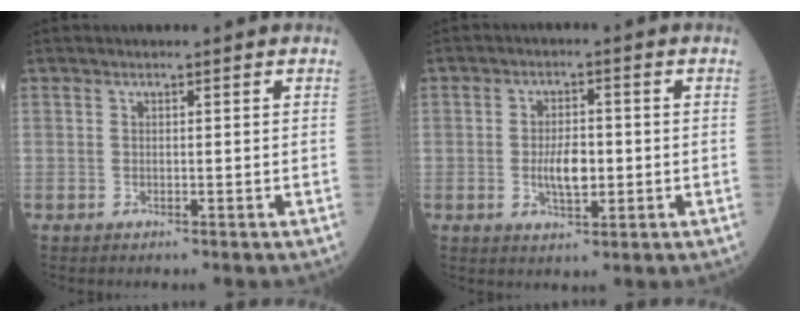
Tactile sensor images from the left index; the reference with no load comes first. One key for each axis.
{"total": 5.0, "fx": -0.9, "fy": 2.0, "fz": 4.5, "tx": -0.083, "ty": -0.004, "tz": -0.014}